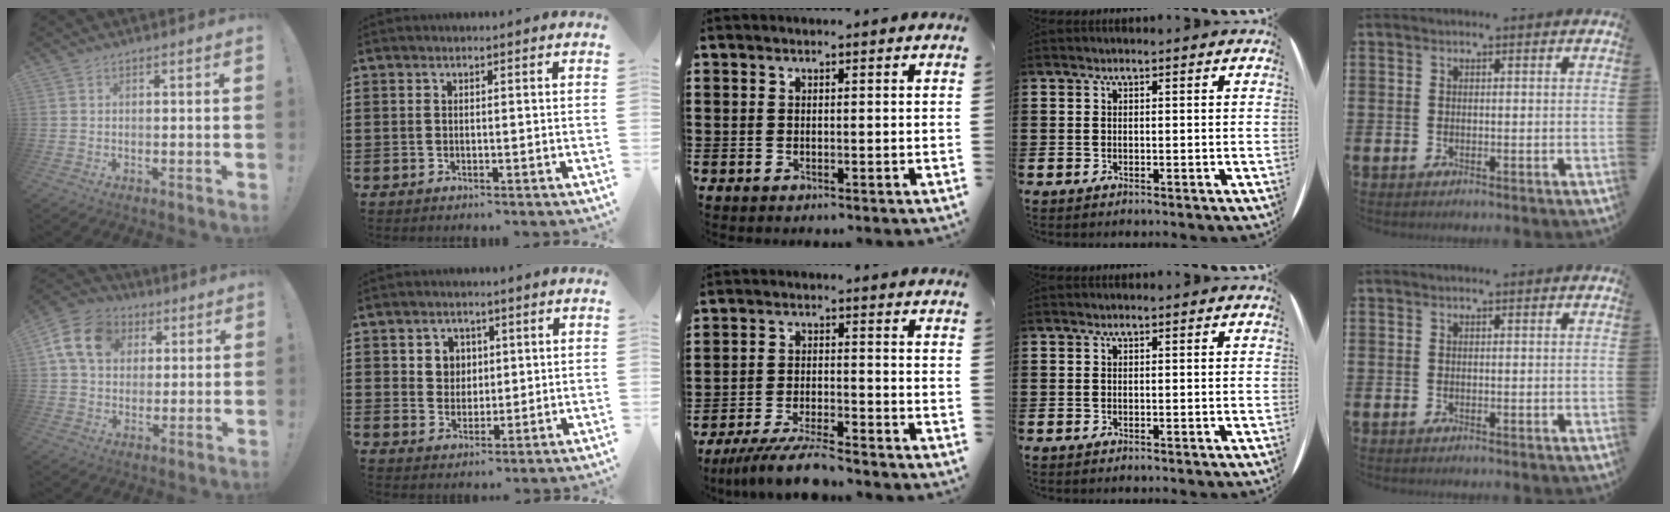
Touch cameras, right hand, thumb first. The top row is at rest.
{"thumb": {"total": 14.8, "force": [4.5, 11.6, 8.0], "torque": [-0.134, 0.000, 0.093]}, "index": {"total": 3.7, "force": [1.4, 3.4, 0.8], "torque": [-0.032, 0.012, 0.025]}, "middle": {"total": 6.2, "force": [-5.6, 0.3, 2.6], "torque": [-0.058, -0.012, -0.108]}}